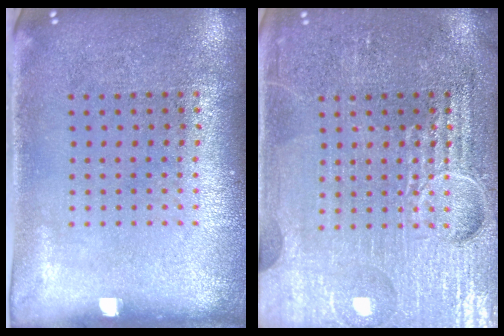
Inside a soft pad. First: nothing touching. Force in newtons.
{"total": 7.2, "press": 7.2, "slide": 0.9}